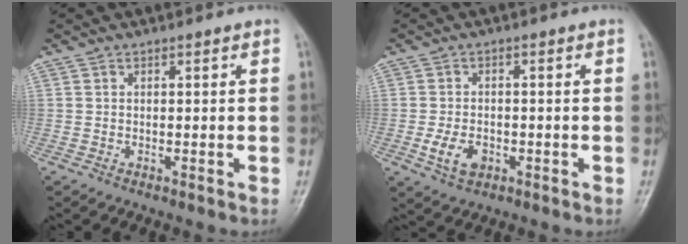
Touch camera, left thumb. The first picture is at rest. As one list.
[{"total": 5.0, "force": [-1.7, 3.5, 3.2], "torque": [-0.051, 0.001, -0.028]}]